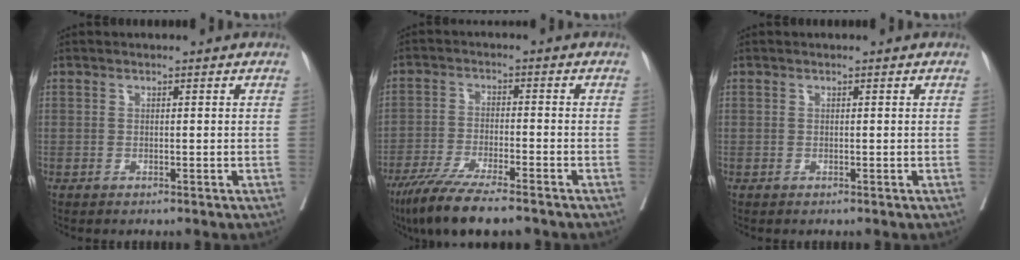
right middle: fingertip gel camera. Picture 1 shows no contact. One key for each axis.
{"total": 11.1, "fx": -8.7, "fy": 1.1, "fz": 6.8, "tx": -0.117, "ty": -0.029, "tz": -0.144}
{"total": 0.0}